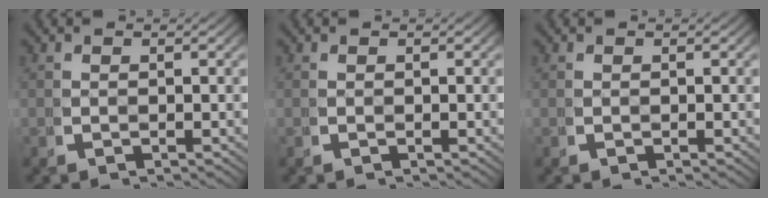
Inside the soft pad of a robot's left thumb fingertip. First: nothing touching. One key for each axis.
{"total": 0.0}
{"total": 0.0}